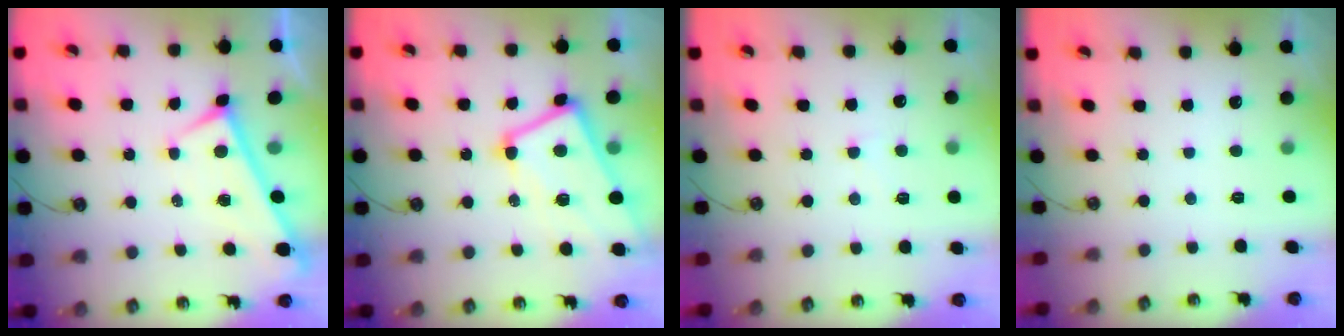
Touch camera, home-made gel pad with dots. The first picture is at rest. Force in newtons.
{"total": 7.1, "press": 7.0, "slide": 1.3}
{"total": 4.4, "press": 4.3, "slide": 0.7}
{"total": 0.0}